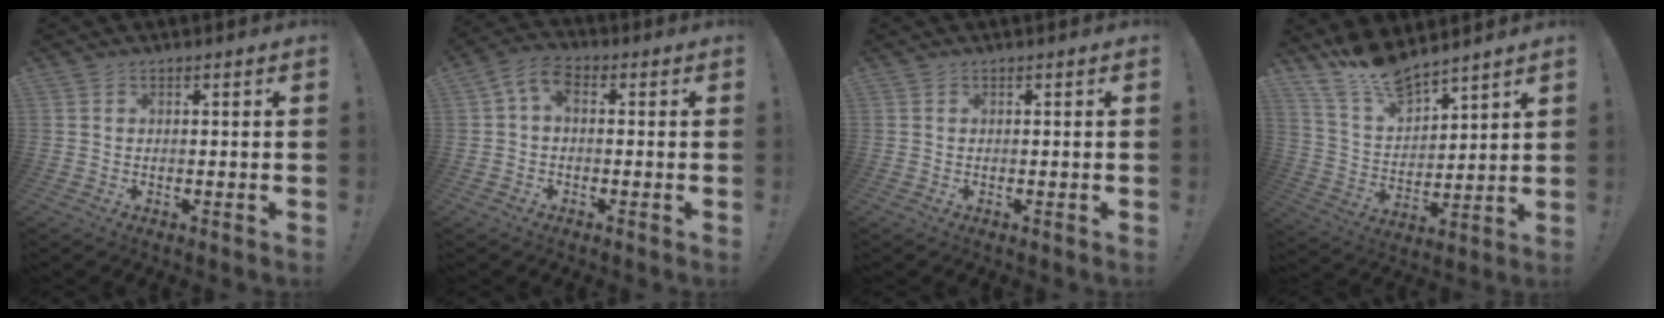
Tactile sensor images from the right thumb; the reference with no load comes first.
{"total": 5.6, "force": [0.7, 3.2, 4.6], "torque": [-0.094, 0.003, 0.018]}
{"total": 0.0}
{"total": 12.5, "force": [11.5, 3.4, 3.2], "torque": [-0.079, -0.089, 0.215]}